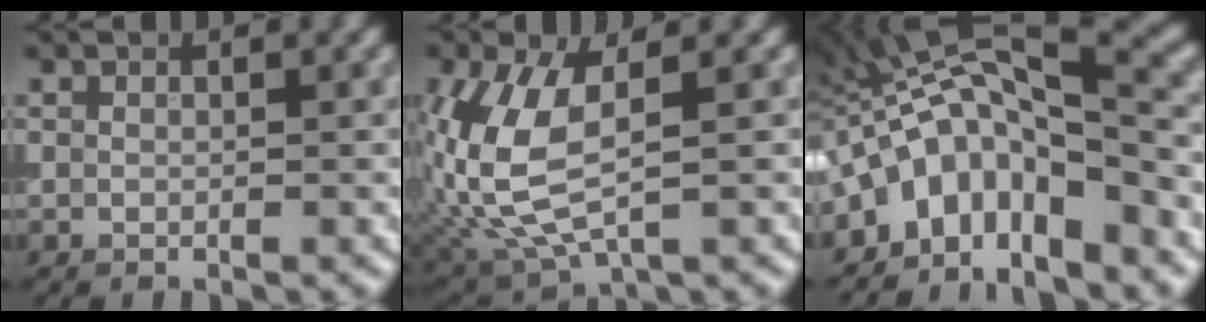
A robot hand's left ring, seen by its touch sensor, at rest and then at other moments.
{"total": 8.6, "force": [0.3, 4.4, 7.4], "torque": [-0.191, -0.008, 0.012]}
{"total": 9.8, "force": [-2.8, 4.6, 8.2], "torque": [-0.122, 0.026, -0.061]}